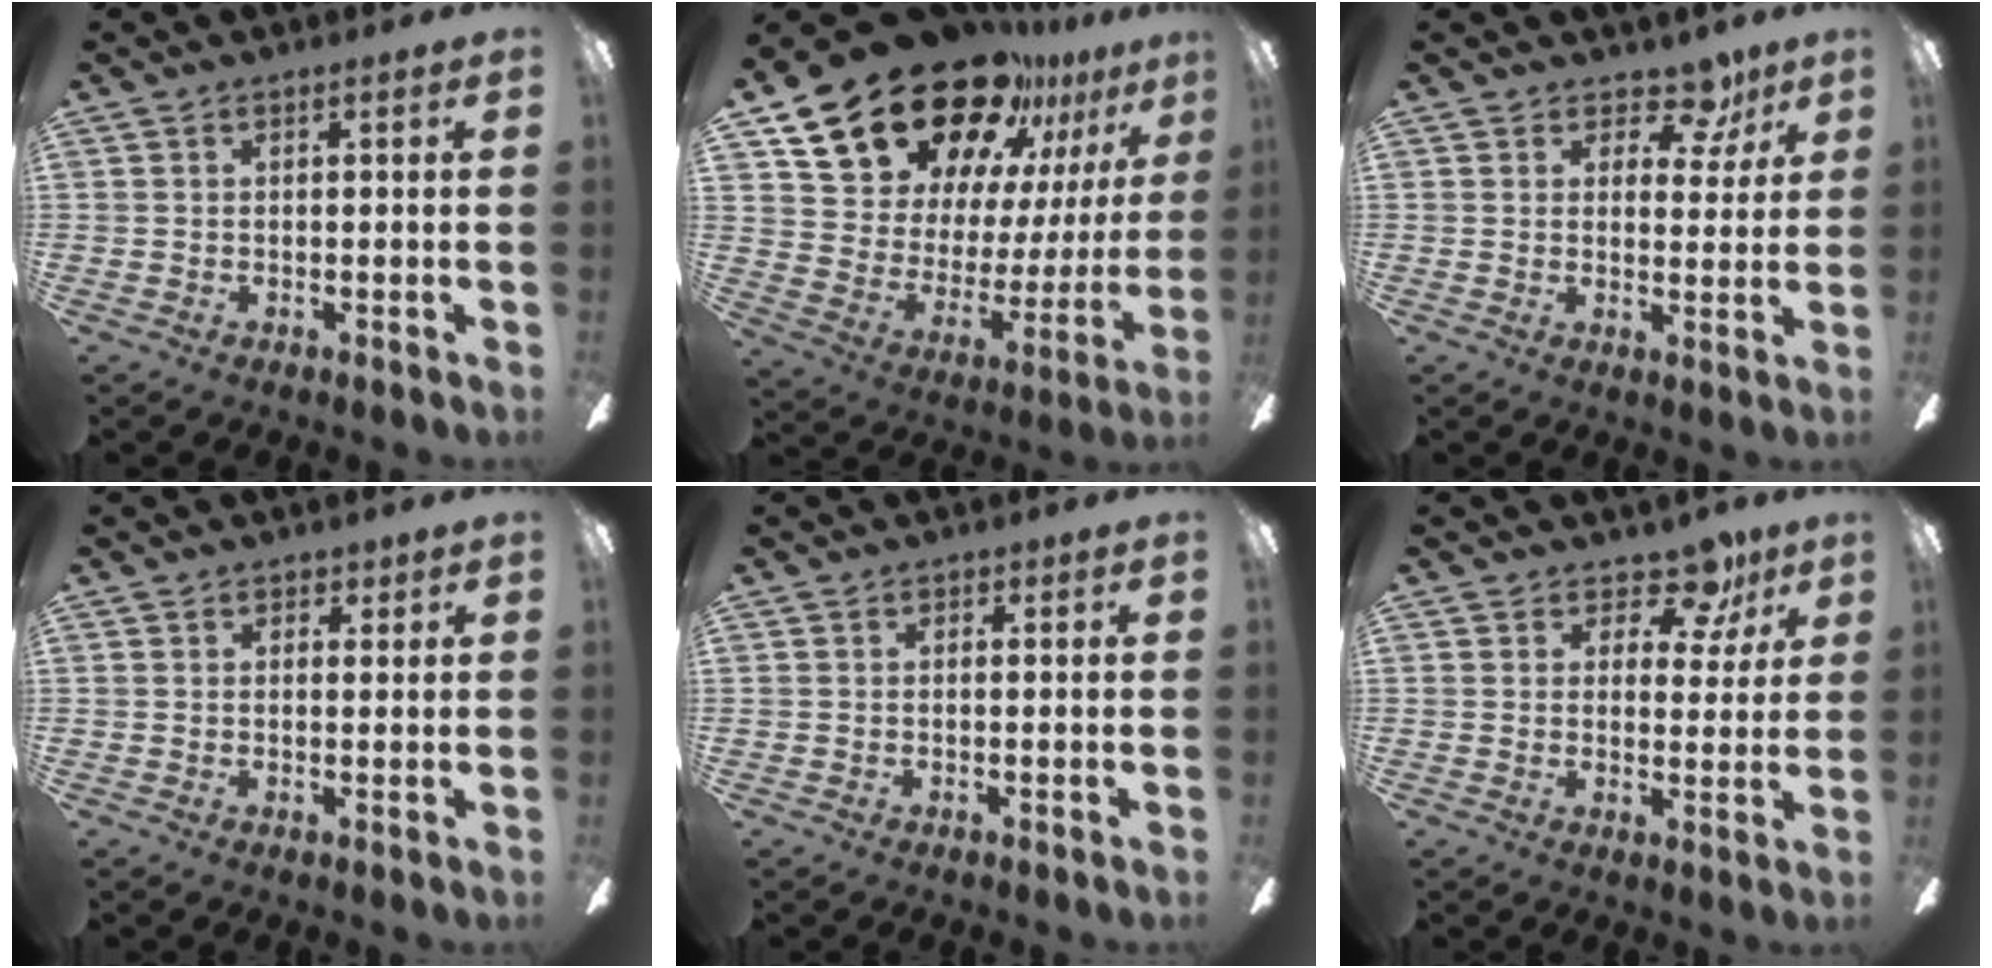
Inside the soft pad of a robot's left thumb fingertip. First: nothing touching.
{"total": 23.9, "force": [18.8, 11.3, 9.4], "torque": [-0.167, -0.121, 0.350]}
{"total": 7.7, "force": [5.4, 4.3, 3.5], "torque": [-0.028, -0.034, 0.091]}
{"total": 1.7, "force": [1.3, 1.0, 0.4], "torque": [0.000, -0.001, 0.023]}
{"total": 0.0}
{"total": 8.9, "force": [6.1, 4.9, 4.1], "torque": [-0.045, -0.035, 0.107]}